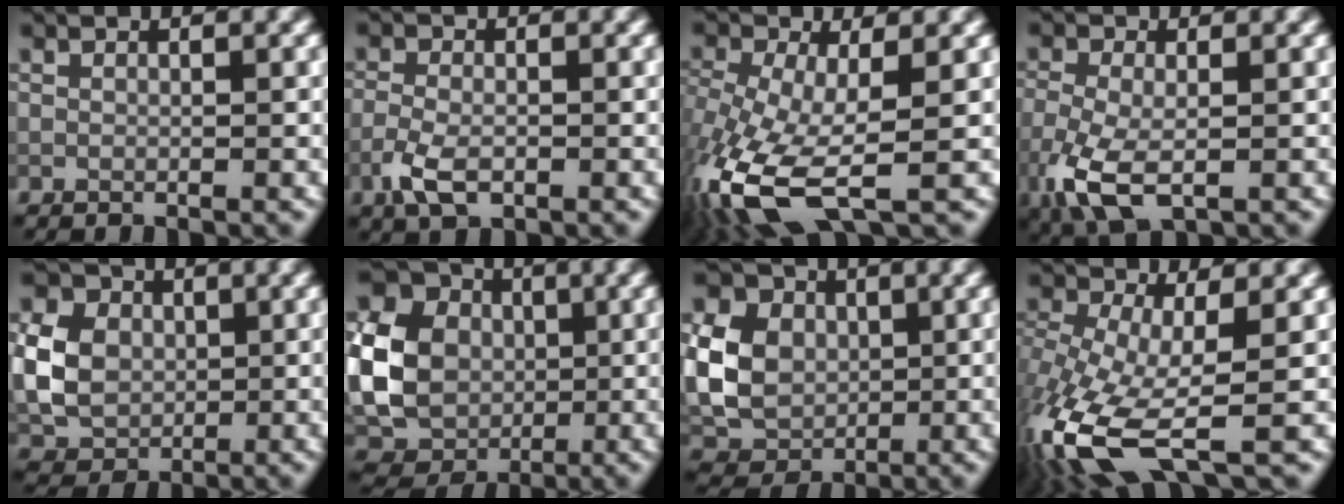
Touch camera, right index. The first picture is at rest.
{"total": 3.7, "force": [-1.7, 2.0, 2.6], "torque": [-0.057, -0.005, -0.038]}
{"total": 9.7, "force": [-4.0, 4.2, 7.8], "torque": [-0.181, -0.017, -0.078]}
{"total": 6.3, "force": [-2.3, 3.3, 4.8], "torque": [-0.120, -0.015, -0.048]}
{"total": 6.7, "force": [0.3, 5.5, 3.9], "torque": [-0.090, 0.005, 0.000]}
{"total": 11.0, "force": [0.2, 9.4, 5.8], "torque": [-0.139, -0.005, -0.006]}
{"total": 8.5, "force": [0.6, 6.8, 5.0], "torque": [-0.116, 0.005, 0.008]}
{"total": 11.0, "force": [-4.4, 4.5, 9.0], "torque": [-0.207, -0.023, -0.087]}